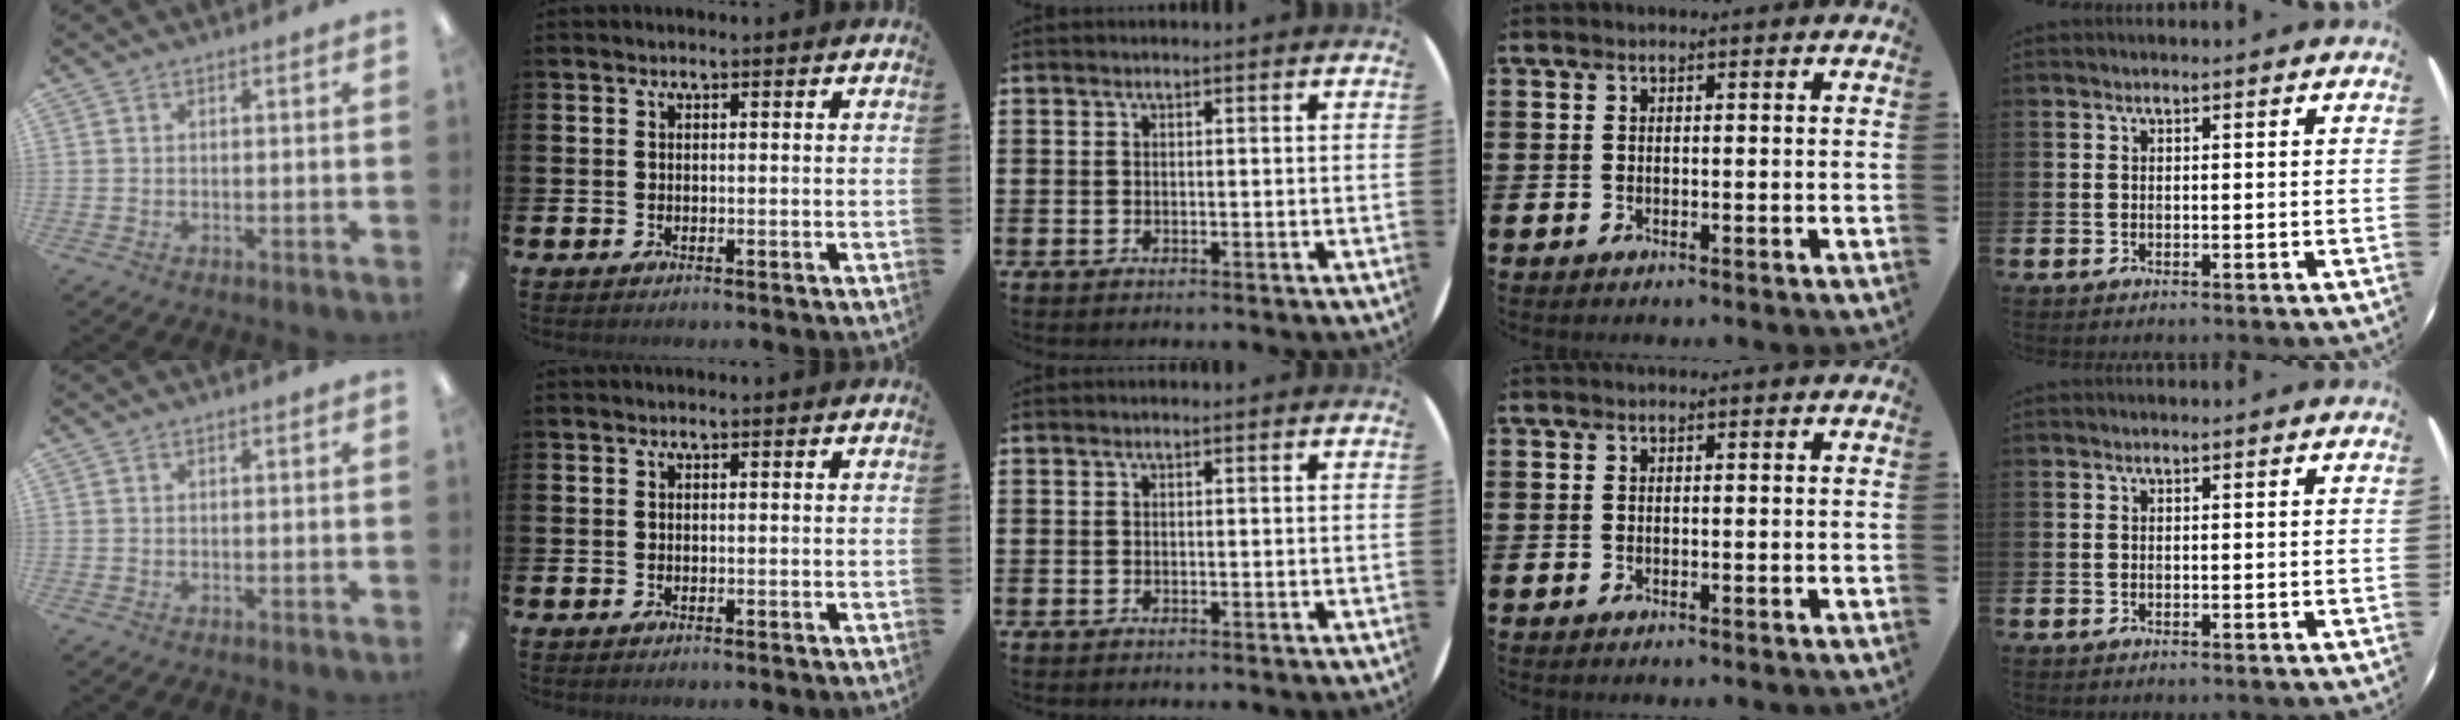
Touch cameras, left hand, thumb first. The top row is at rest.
{}